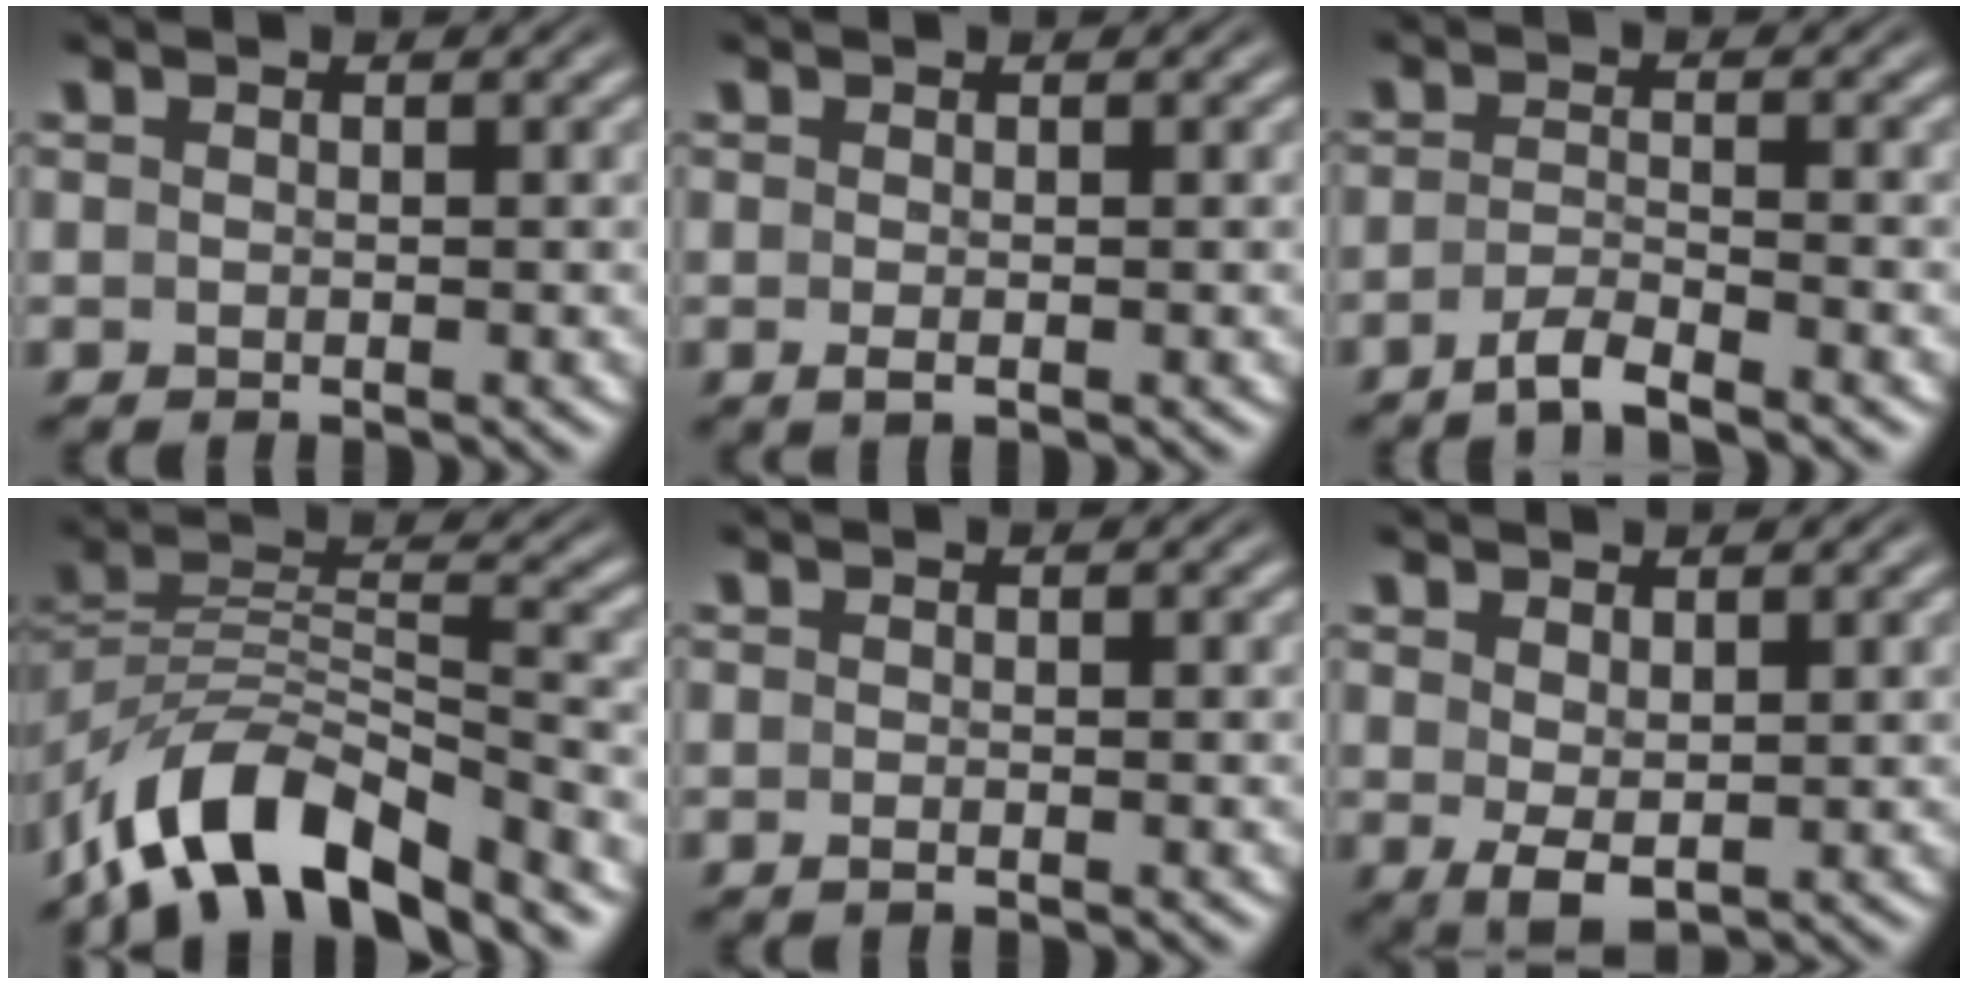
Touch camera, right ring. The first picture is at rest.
{"total": 0.7, "force": [-0.4, -0.1, 0.5], "torque": [-0.013, -0.005, -0.002]}
{"total": 2.6, "force": [-2.4, 0.0, 1.1], "torque": [-0.021, -0.004, -0.040]}
{"total": 9.5, "force": [-5.7, 4.8, 5.8], "torque": [-0.120, -0.039, -0.076]}
{"total": 0.6, "force": [-0.5, -0.1, 0.3], "torque": [-0.006, 0.000, -0.009]}
{"total": 2.4, "force": [-0.5, 1.1, 2.1], "torque": [-0.040, -0.019, 0.012]}